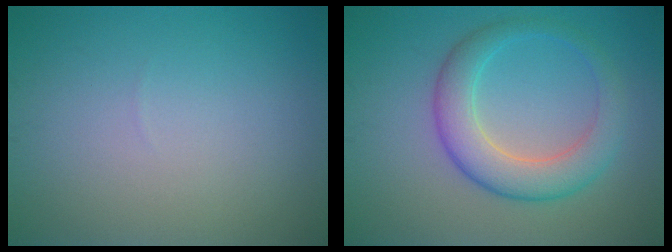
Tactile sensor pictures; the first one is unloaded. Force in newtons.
{"total": 5.2, "press": 5.2, "slide": 0.2}